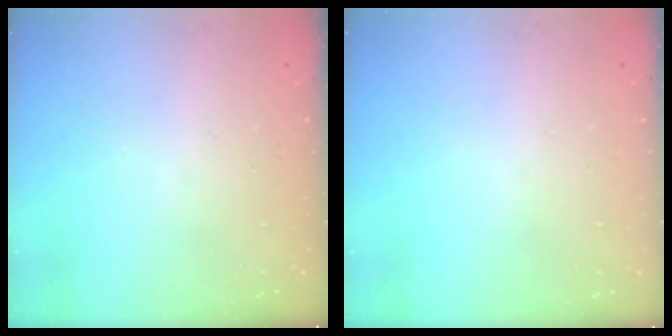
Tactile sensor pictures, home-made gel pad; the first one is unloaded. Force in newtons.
{"total": 0.0}